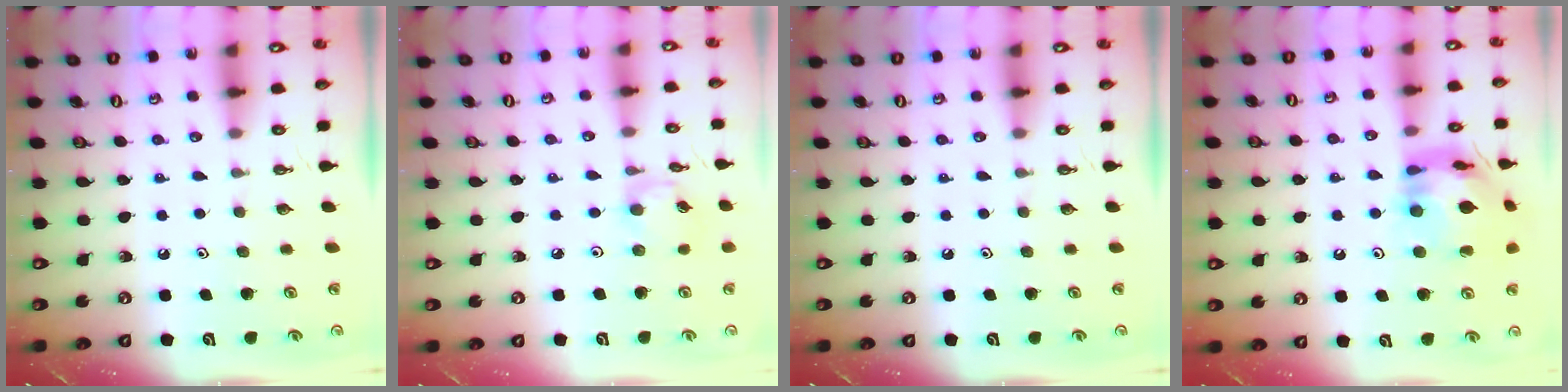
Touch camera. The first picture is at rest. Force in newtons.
{"total": 5.2, "press": 5.2, "slide": 0.3}
{"total": 0.0}
{"total": 15.8, "press": 15.7, "slide": 1.7}